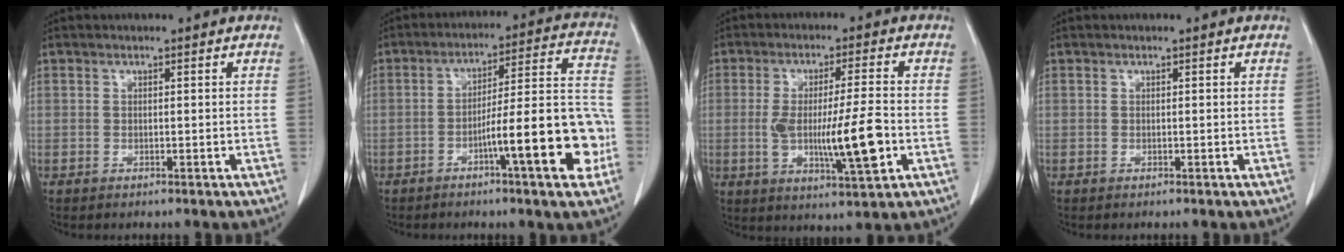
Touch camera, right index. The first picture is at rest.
{"total": 15.3, "force": [-5.4, 1.5, 14.2], "torque": [-0.193, 0.022, -0.080]}
{"total": 11.3, "force": [-2.1, 0.9, 11.1], "torque": [-0.194, -0.010, -0.032]}
{"total": 0.0}